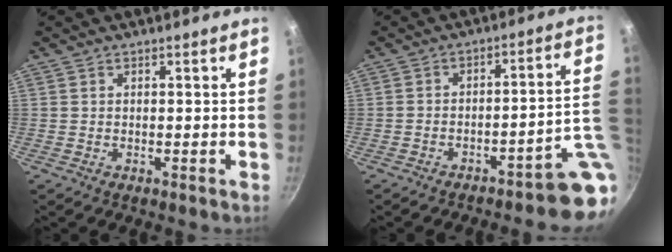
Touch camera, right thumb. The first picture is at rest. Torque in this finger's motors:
{"motor_torque": [2.68, 0.43, 1.37, -0.61, 0.08]}